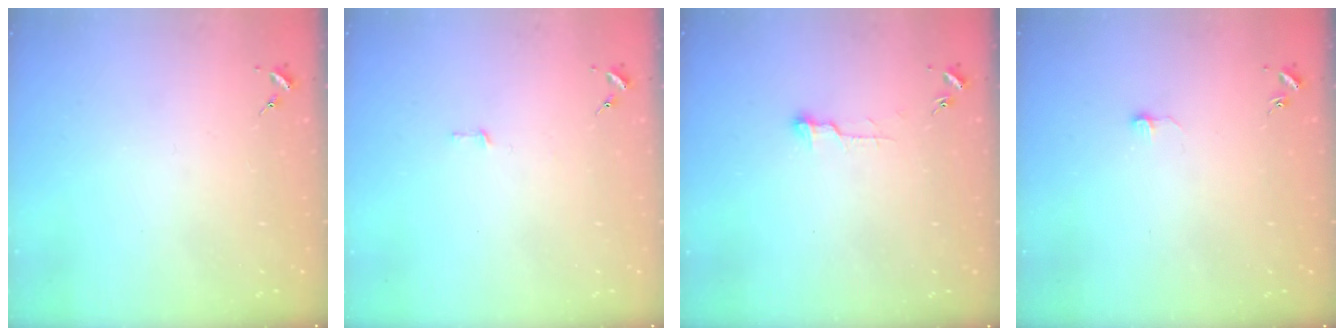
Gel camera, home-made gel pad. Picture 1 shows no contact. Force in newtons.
{"total": 2.6, "press": 2.6, "slide": 0.2}
{"total": 6.8, "press": 6.8, "slide": 0.7}
{"total": 4.2, "press": 4.2, "slide": 0.5}